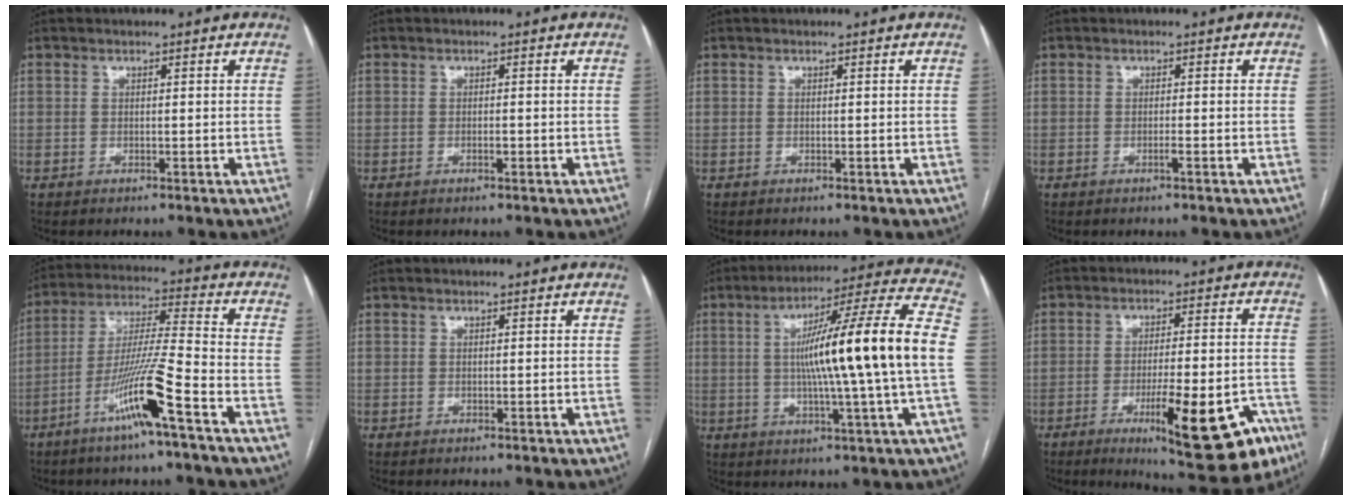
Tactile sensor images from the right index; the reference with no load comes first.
{"total": 0.9, "force": [-0.4, 0.1, 0.8], "torque": [-0.019, 0.000, -0.005]}
{"total": 0.0}
{"total": 0.8, "force": [-0.4, -0.2, 0.7], "torque": [-0.014, 0.001, -0.005]}
{"total": 12.2, "force": [-6.4, -0.8, 10.4], "torque": [-0.204, -0.008, -0.122]}
{"total": 0.0}
{"total": 19.4, "force": [0.1, -1.5, 19.3], "torque": [-0.294, 0.010, -0.011]}
{"total": 17.1, "force": [-8.7, 3.5, 14.2], "torque": [-0.146, 0.003, -0.111]}